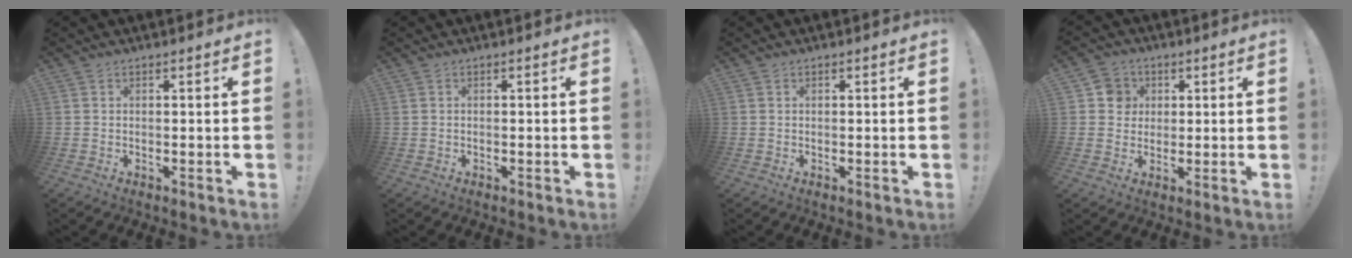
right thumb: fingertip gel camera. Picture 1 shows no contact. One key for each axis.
{"total": 0.0}
{"total": 0.0}
{"total": 6.1, "fx": 1.5, "fy": 5.8, "fz": 1.2, "tx": -0.016, "ty": -0.001, "tz": 0.029}